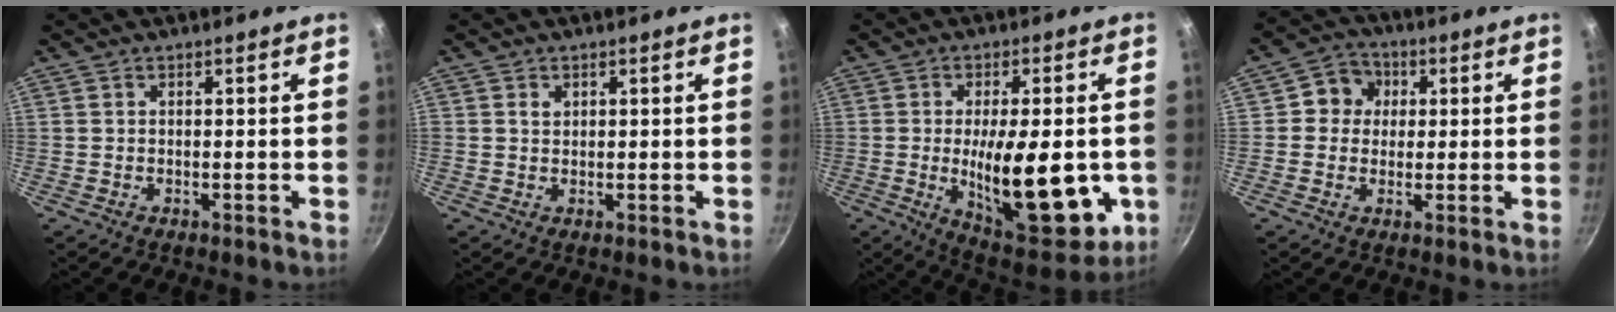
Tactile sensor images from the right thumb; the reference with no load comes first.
{"total": 1.4, "force": [0.5, 1.1, 0.6], "torque": [-0.005, 0.000, 0.008]}
{"total": 20.2, "force": [-4.0, 7.9, 18.2], "torque": [-0.236, -0.009, -0.045]}
{"total": 6.3, "force": [1.1, 5.9, 2.0], "torque": [0.006, 0.010, 0.004]}